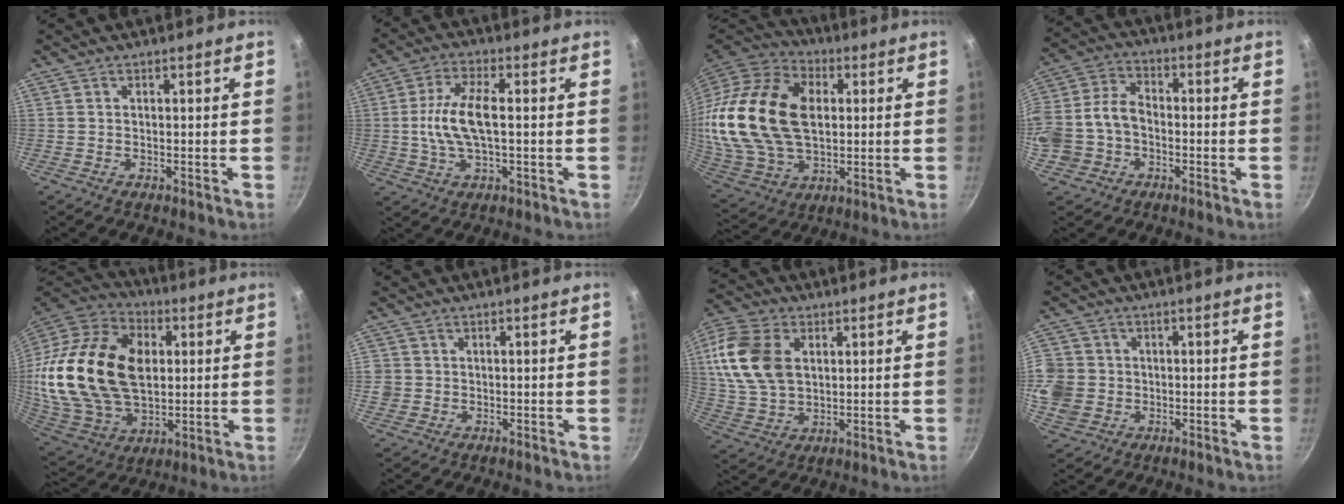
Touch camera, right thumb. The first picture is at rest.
{"total": 9.7, "force": [0.1, 3.9, 8.9], "torque": [-0.184, 0.014, -0.003]}
{"total": 28.0, "force": [3.4, 18.4, 20.8], "torque": [-0.398, 0.008, 0.065]}
{"total": 13.4, "force": [-3.4, 10.1, 8.0], "torque": [-0.166, 0.047, -0.068]}
{"total": 32.0, "force": [4.3, 20.8, 23.9], "torque": [-0.461, -0.001, 0.079]}
{"total": 2.4, "force": [-0.3, 2.3, 0.7], "torque": [-0.008, 0.004, -0.006]}
{"total": 15.5, "force": [3.2, 10.7, 10.8], "torque": [-0.201, -0.001, 0.063]}
{"total": 12.8, "force": [-1.6, 11.7, 5.0], "torque": [-0.129, 0.022, -0.030]}